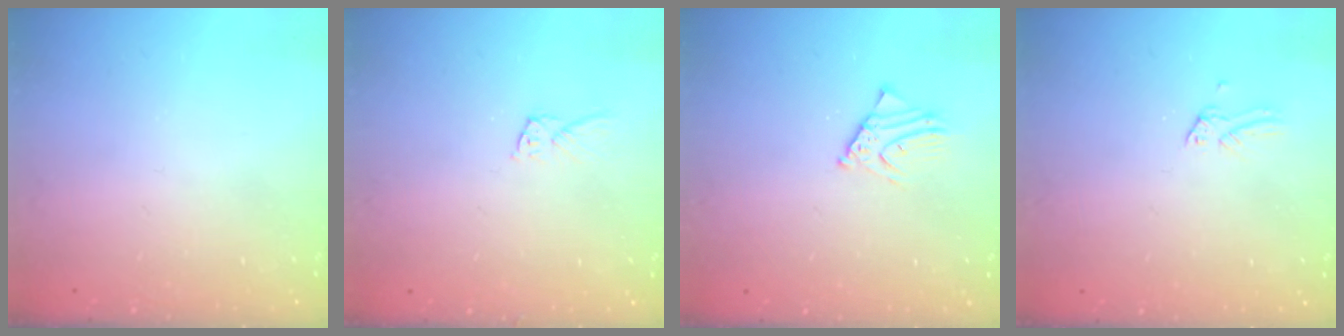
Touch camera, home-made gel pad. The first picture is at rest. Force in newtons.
{"total": 4.7, "press": 4.7, "slide": 0.1}
{"total": 3.5, "press": 3.5, "slide": 0.3}
{"total": 0.0}